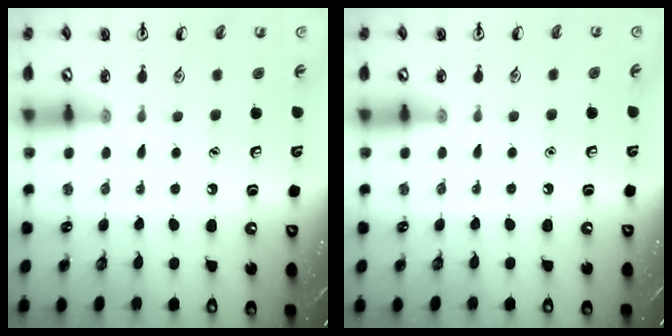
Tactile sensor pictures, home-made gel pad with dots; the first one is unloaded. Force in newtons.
{"total": 0.0}